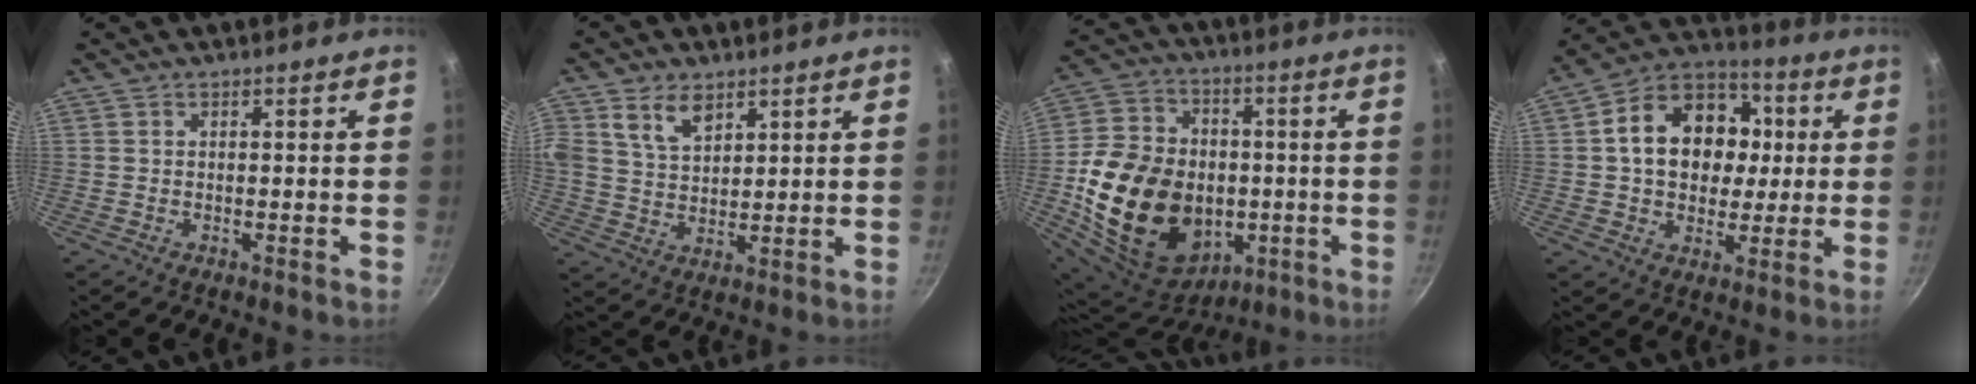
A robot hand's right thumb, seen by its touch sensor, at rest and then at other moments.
{"total": 7.2, "force": [3.9, 4.5, 4.1], "torque": [-0.061, -0.018, 0.077]}
{"total": 25.8, "force": [-3.5, 19.3, 16.9], "torque": [-0.296, 0.024, -0.041]}
{"total": 17.9, "force": [2.3, 13.7, 11.2], "torque": [-0.156, 0.026, 0.026]}